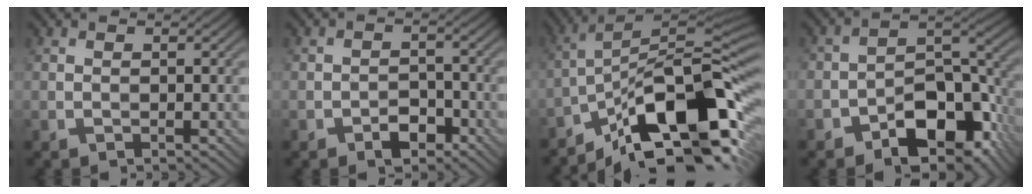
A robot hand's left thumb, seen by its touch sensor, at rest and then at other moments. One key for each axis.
{"total": 3.1, "fx": -2.0, "fy": 1.8, "fz": 1.4, "tx": -0.016, "ty": 0.004, "tz": -0.038}
{"total": 15.9, "fx": -9.1, "fy": 5.1, "fz": 12.0, "tx": -0.204, "ty": 0.009, "tz": -0.166}
{"total": 11.4, "fx": -6.2, "fy": 6.5, "fz": 7.0, "tx": -0.094, "ty": -0.005, "tz": -0.114}